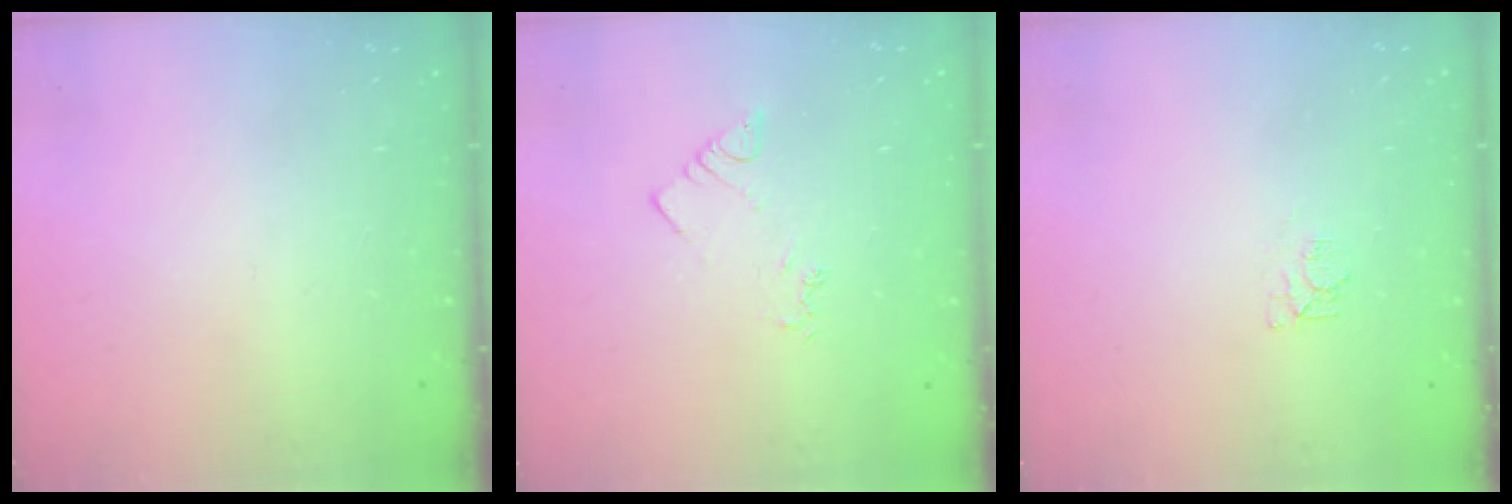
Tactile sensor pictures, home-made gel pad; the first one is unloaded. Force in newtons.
{"total": 2.3, "press": 2.3, "slide": 0.3}
{"total": 4.6, "press": 4.5, "slide": 0.5}